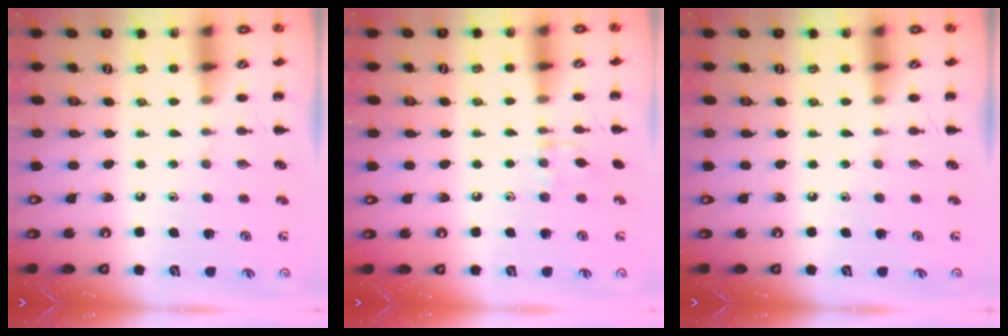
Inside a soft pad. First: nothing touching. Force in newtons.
{"total": 5.9, "press": 5.8, "slide": 1.0}
{"total": 0.0}